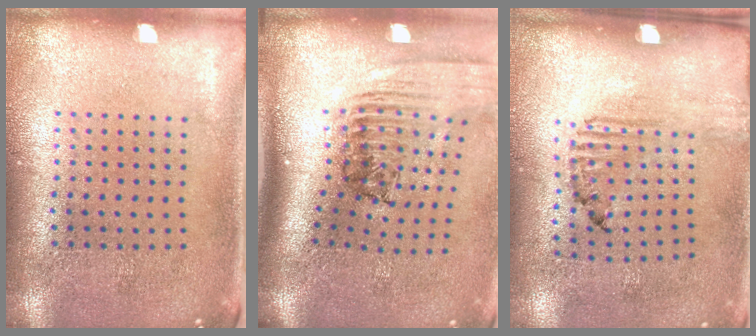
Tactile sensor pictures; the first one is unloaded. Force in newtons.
{"total": 2.6, "press": 1.7, "slide": 1.9}
{"total": 1.7, "press": 1.1, "slide": 1.3}